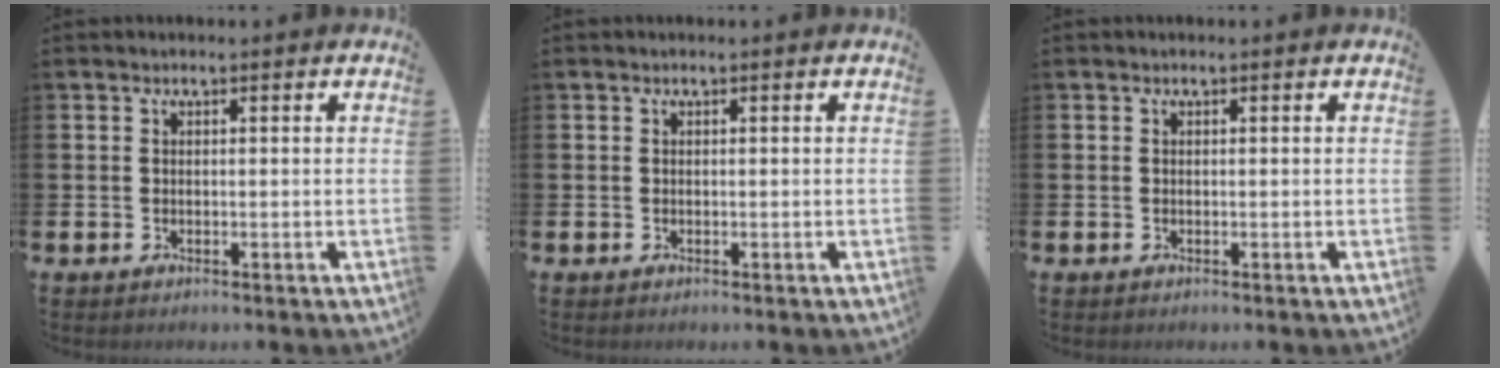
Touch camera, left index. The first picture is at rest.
{"total": 0.0}
{"total": 0.0}